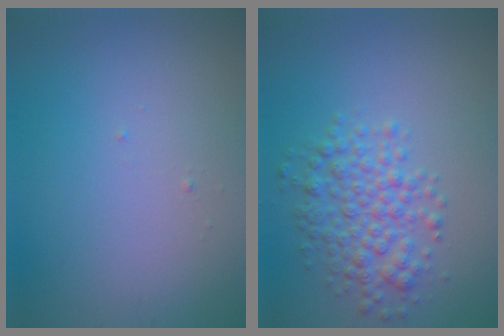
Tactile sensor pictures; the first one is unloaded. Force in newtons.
{"total": 4.2, "press": 4.2, "slide": 0.0}